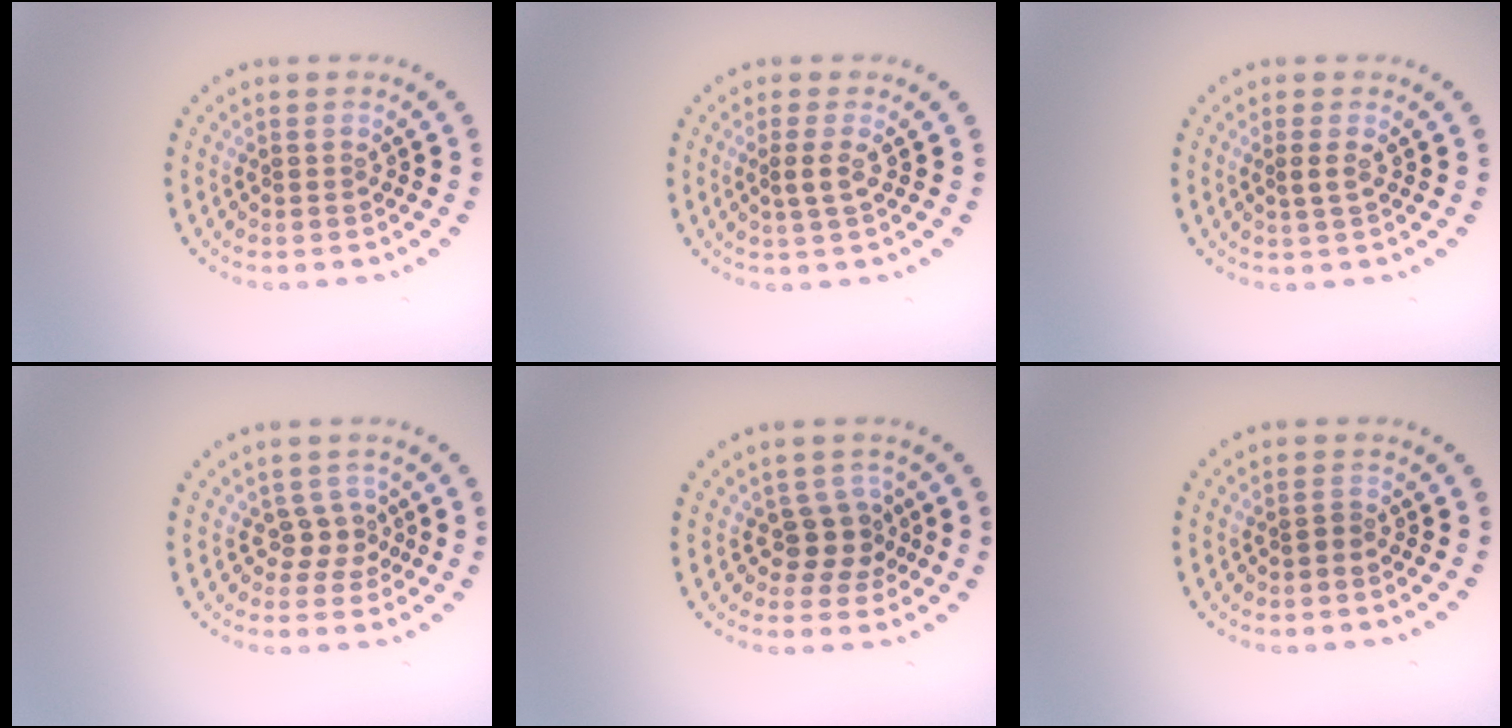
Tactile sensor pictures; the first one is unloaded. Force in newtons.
{"total": 1.6, "press": 1.3, "slide": 1.0}
{"total": 1.0, "press": 0.9, "slide": 0.4}
{"total": 2.2, "press": 1.6, "slide": 1.5}
{"total": 2.7, "press": 2.1, "slide": 1.6}
{"total": 0.6, "press": 0.3, "slide": 0.5}